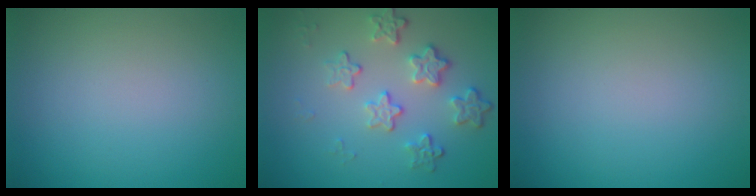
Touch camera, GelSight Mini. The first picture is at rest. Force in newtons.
{"total": 4.2, "press": 3.1, "slide": 2.8}
{"total": 0.0}